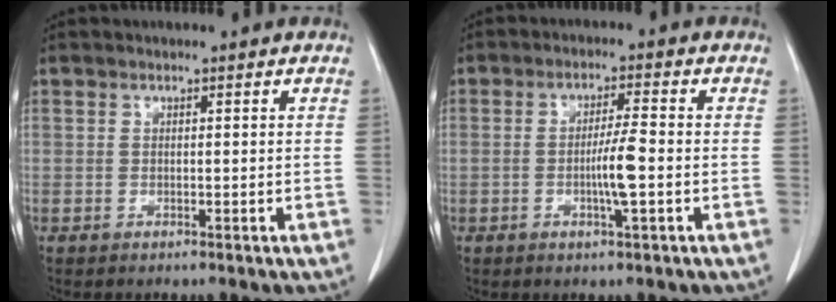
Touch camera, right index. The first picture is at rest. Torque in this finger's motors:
{"motor_torque": [0.85, 0.39, 0.33, 0.08]}